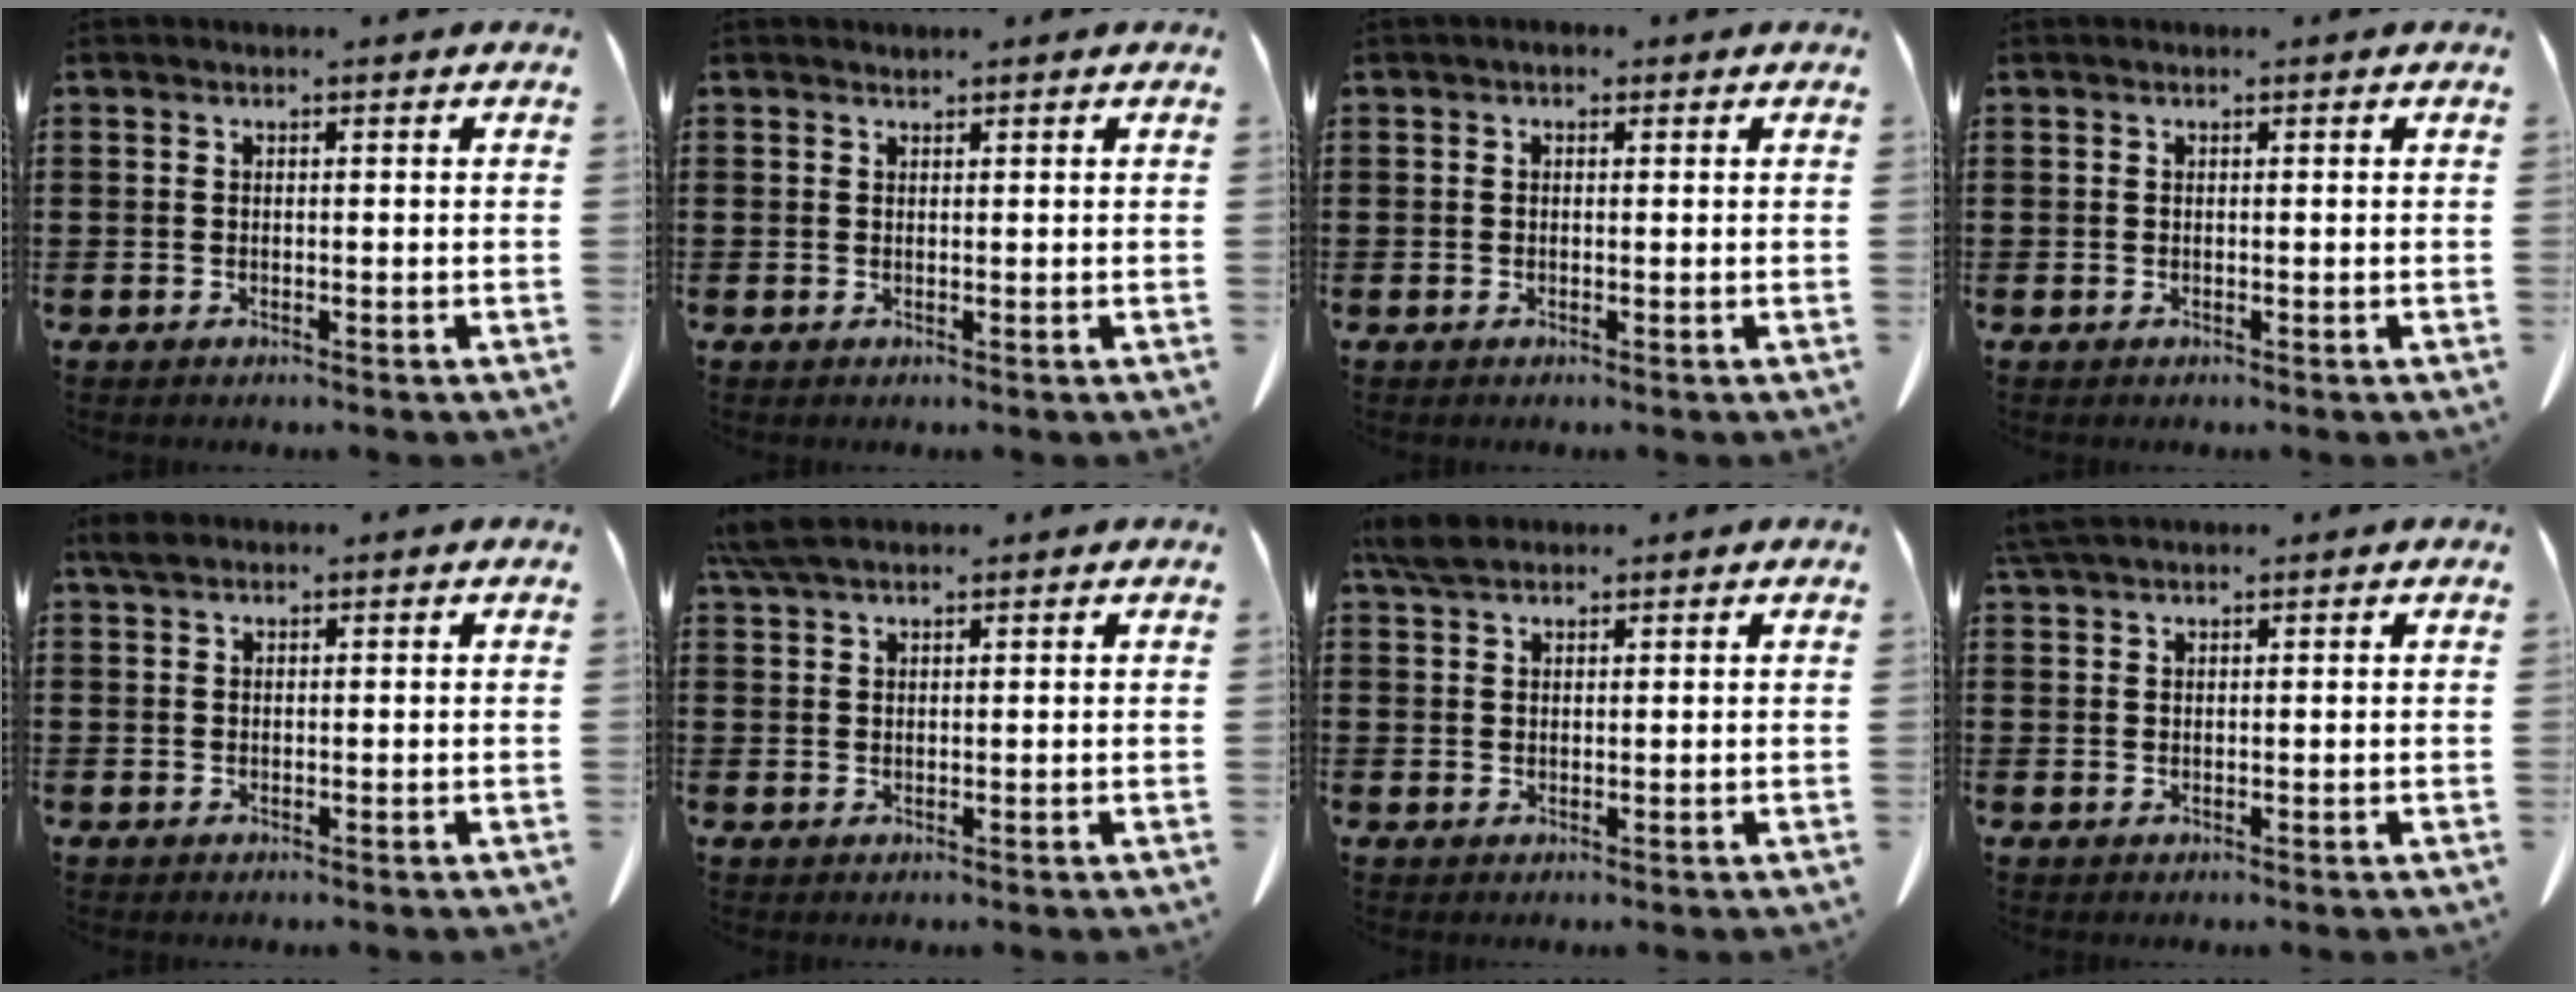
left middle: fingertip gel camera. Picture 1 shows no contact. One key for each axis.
{"total": 0.7, "fx": 0.6, "fy": 0.2, "fz": -0.1, "tx": -0.001, "ty": -0.001, "tz": 0.014}
{"total": 0.8, "fx": 0.1, "fy": 0.6, "fz": 0.5, "tx": -0.012, "ty": 0.005, "tz": 0.001}
{"total": 0.0}
{"total": 1.4, "fx": 1.1, "fy": 0.7, "fz": 0.5, "tx": -0.014, "ty": 0.003, "tz": 0.020}
{"total": 4.3, "fx": 3.4, "fy": 1.1, "fz": 2.4, "tx": -0.056, "ty": 0.000, "tz": 0.066}
{"total": 3.5, "fx": 2.8, "fy": 1.5, "fz": 1.5, "tx": -0.038, "ty": 0.006, "tz": 0.053}
{"total": 2.5, "fx": 2.1, "fy": 0.5, "fz": 1.3, "tx": -0.031, "ty": 0.002, "tz": 0.042}